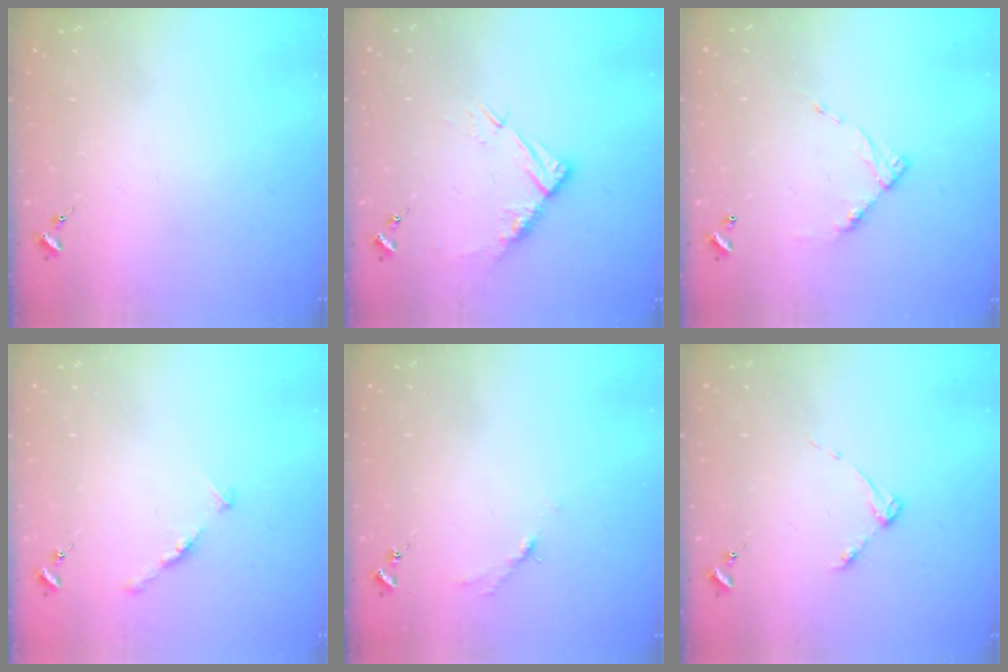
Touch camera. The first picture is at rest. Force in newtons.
{"total": 10.2, "press": 10.1, "slide": 0.9}
{"total": 8.8, "press": 8.8, "slide": 0.5}
{"total": 4.8, "press": 4.7, "slide": 0.5}
{"total": 2.7, "press": 2.7, "slide": 0.4}
{"total": 3.7, "press": 3.7, "slide": 0.4}